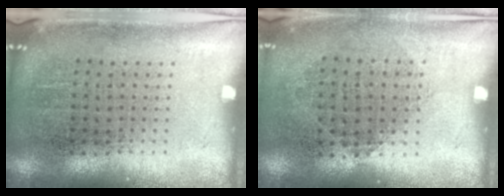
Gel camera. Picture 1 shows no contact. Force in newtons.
{"total": 0.9, "press": 0.8, "slide": 0.4}